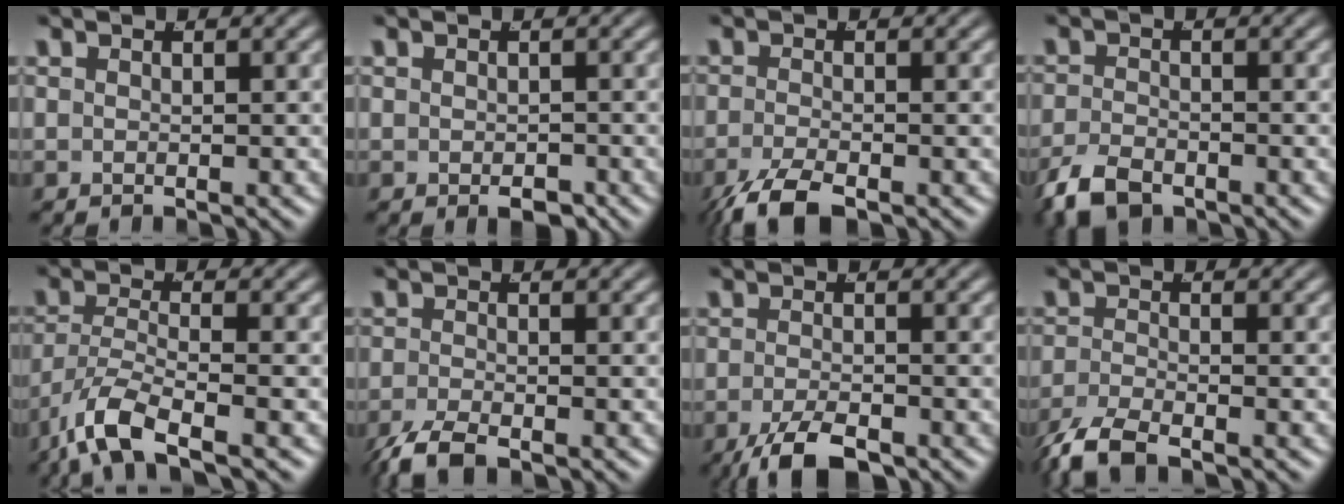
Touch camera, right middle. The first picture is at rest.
{"total": 1.5, "force": [-1.1, 0.6, 0.9], "torque": [-0.011, -0.011, -0.011]}
{"total": 4.0, "force": [-3.2, 1.2, 2.2], "torque": [-0.053, -0.022, -0.042]}
{"total": 3.8, "force": [-3.0, 1.6, 1.8], "torque": [-0.040, -0.017, -0.045]}
{"total": 4.9, "force": [-2.7, 1.7, 3.7], "torque": [-0.090, -0.036, -0.030]}
{"total": 3.2, "force": [-2.7, 0.9, 1.6], "torque": [-0.039, -0.018, -0.038]}
{"total": 4.4, "force": [-3.5, 1.2, 2.4], "torque": [-0.049, -0.017, -0.051]}
{"total": 3.9, "force": [-3.2, 1.0, 2.0], "torque": [-0.047, -0.016, -0.045]}